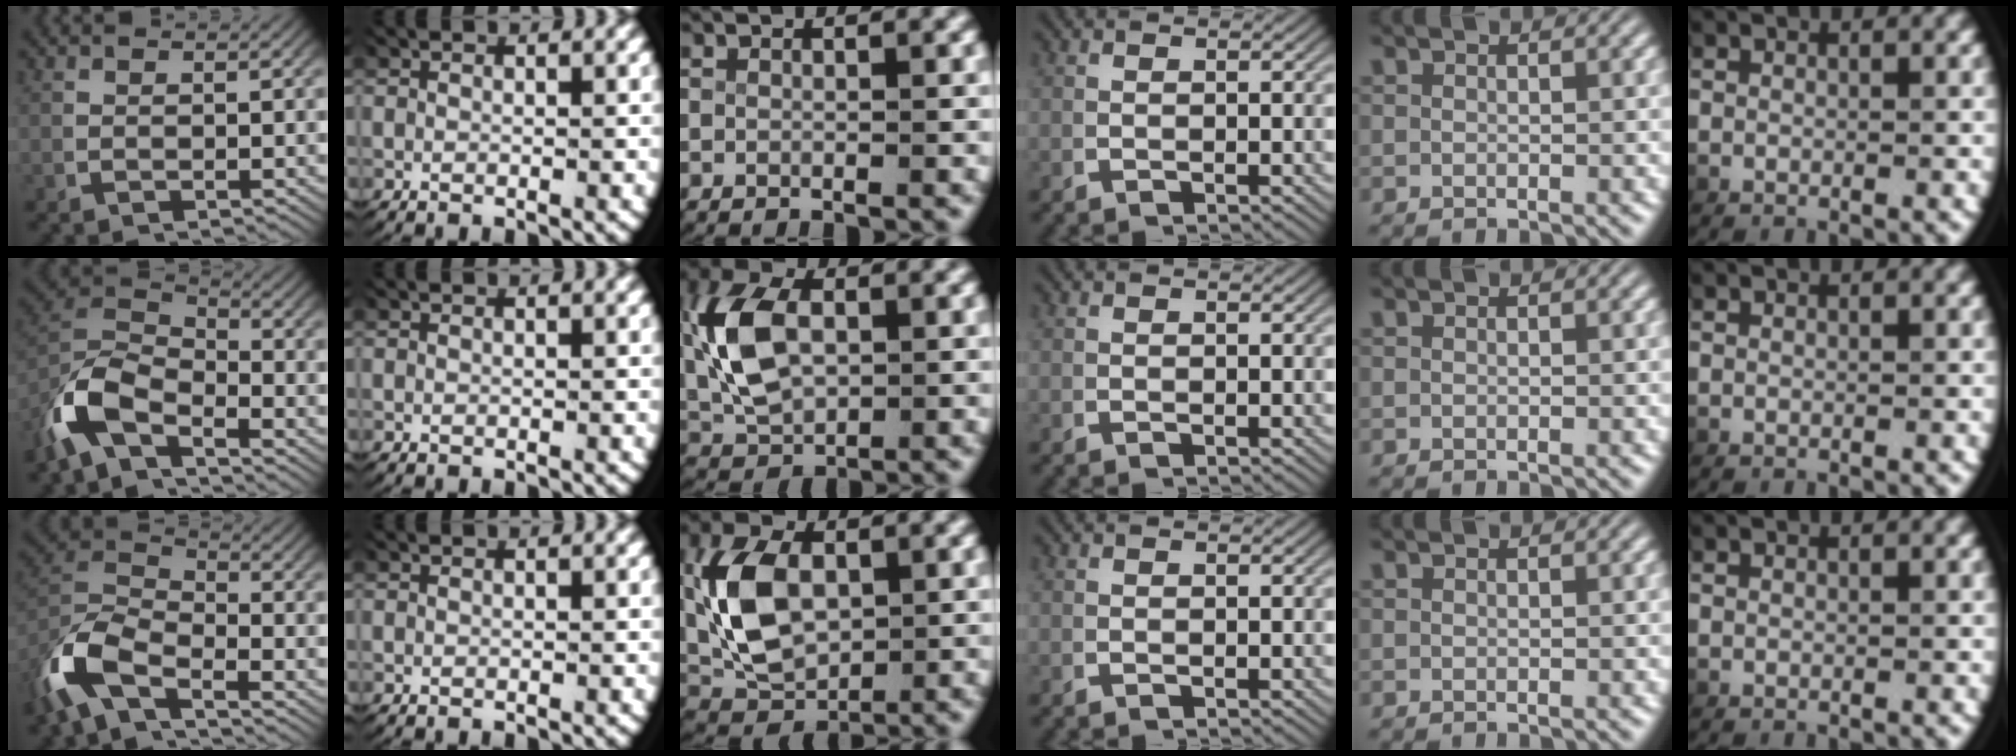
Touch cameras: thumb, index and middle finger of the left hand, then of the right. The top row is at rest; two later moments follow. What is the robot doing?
{"motion": "lift_and_place", "object": "fork"}